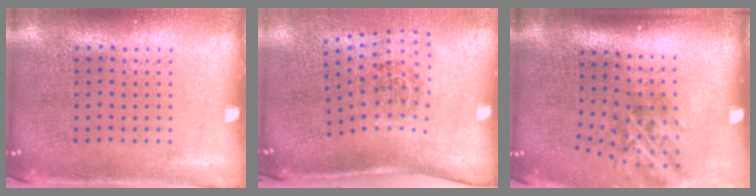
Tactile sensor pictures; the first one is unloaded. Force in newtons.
{"total": 1.8, "press": 1.1, "slide": 1.4}
{"total": 1.4, "press": 1.1, "slide": 0.9}